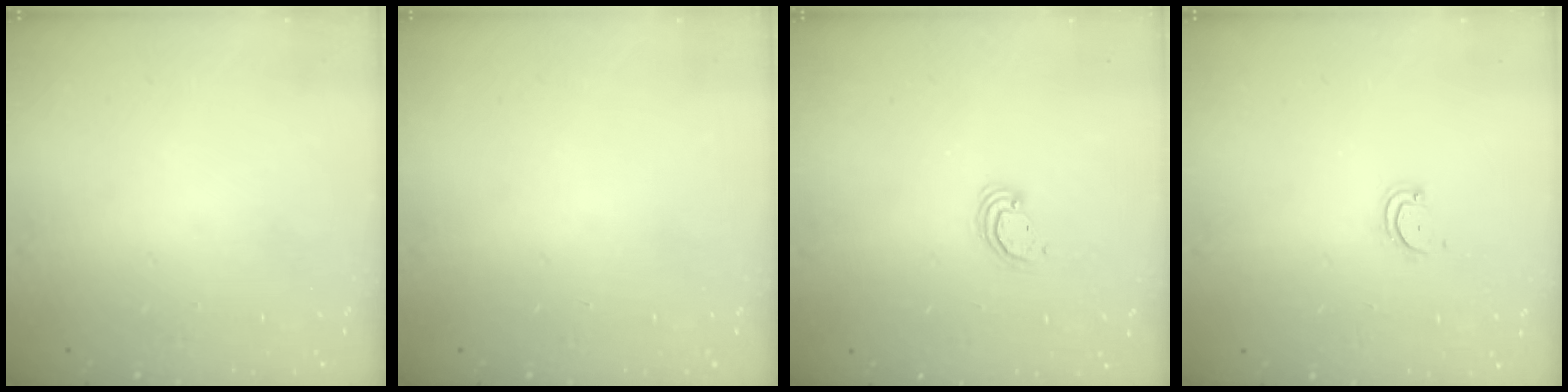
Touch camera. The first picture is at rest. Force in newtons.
{"total": 0.0}
{"total": 2.5, "press": 2.5, "slide": 0.2}
{"total": 2.8, "press": 2.8, "slide": 0.3}